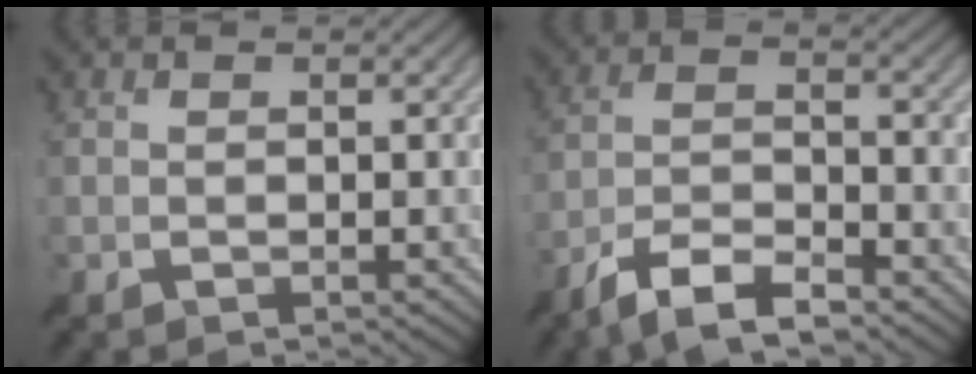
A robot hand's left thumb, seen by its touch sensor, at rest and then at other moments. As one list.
[{"total": 7.1, "force": [-5.4, 1.8, 4.3], "torque": [-0.086, 0.002, -0.108]}]